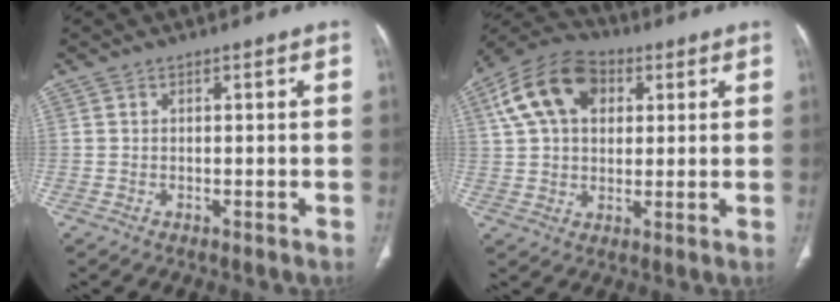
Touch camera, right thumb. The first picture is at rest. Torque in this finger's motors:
{"motor_torque": [0.48, 2.56, 1.03, -0.15, 0.13]}